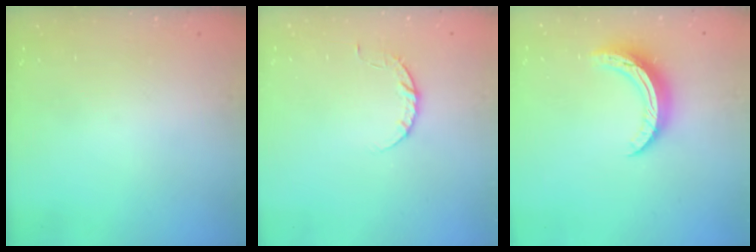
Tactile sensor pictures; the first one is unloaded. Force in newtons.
{"total": 4.5, "press": 4.5, "slide": 0.5}
{"total": 10.7, "press": 10.7, "slide": 0.2}